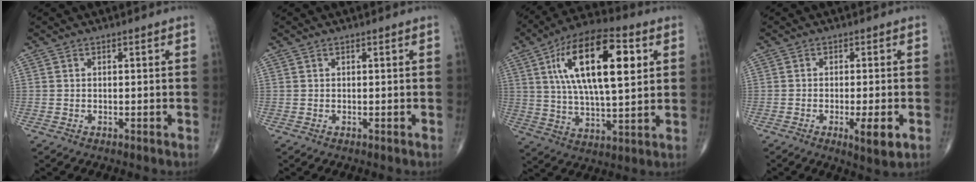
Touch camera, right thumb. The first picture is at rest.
{"total": 0.0}
{"total": 21.3, "force": [6.2, 8.5, 18.5], "torque": [-0.312, -0.002, 0.099]}
{"total": 5.4, "force": [-1.9, 1.0, 4.9], "torque": [-0.076, -0.012, -0.028]}